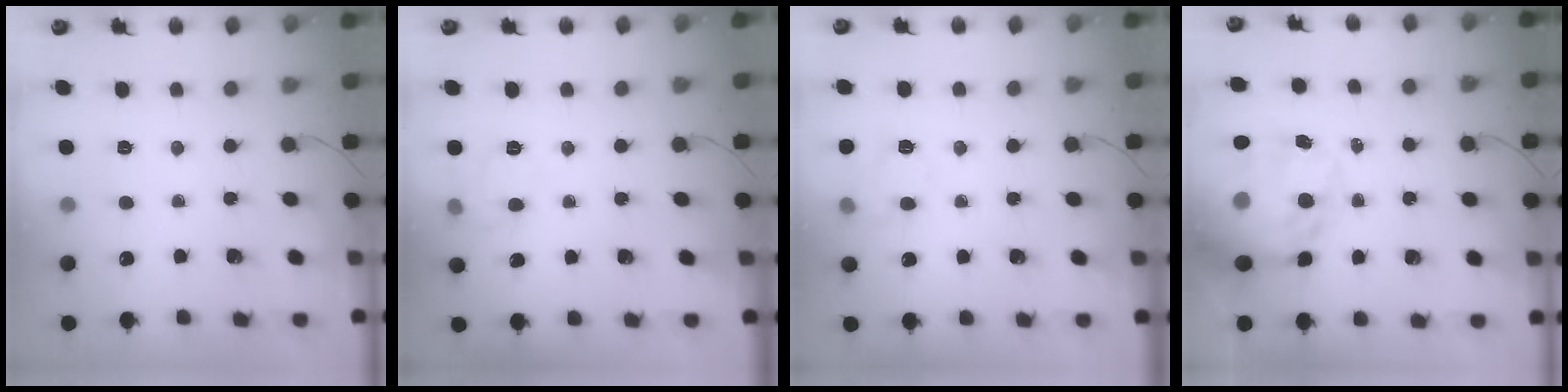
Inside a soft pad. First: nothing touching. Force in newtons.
{"total": 8.1, "press": 8.0, "slide": 1.1}
{"total": 9.5, "press": 9.4, "slide": 1.0}
{"total": 21.5, "press": 20.8, "slide": 5.3}